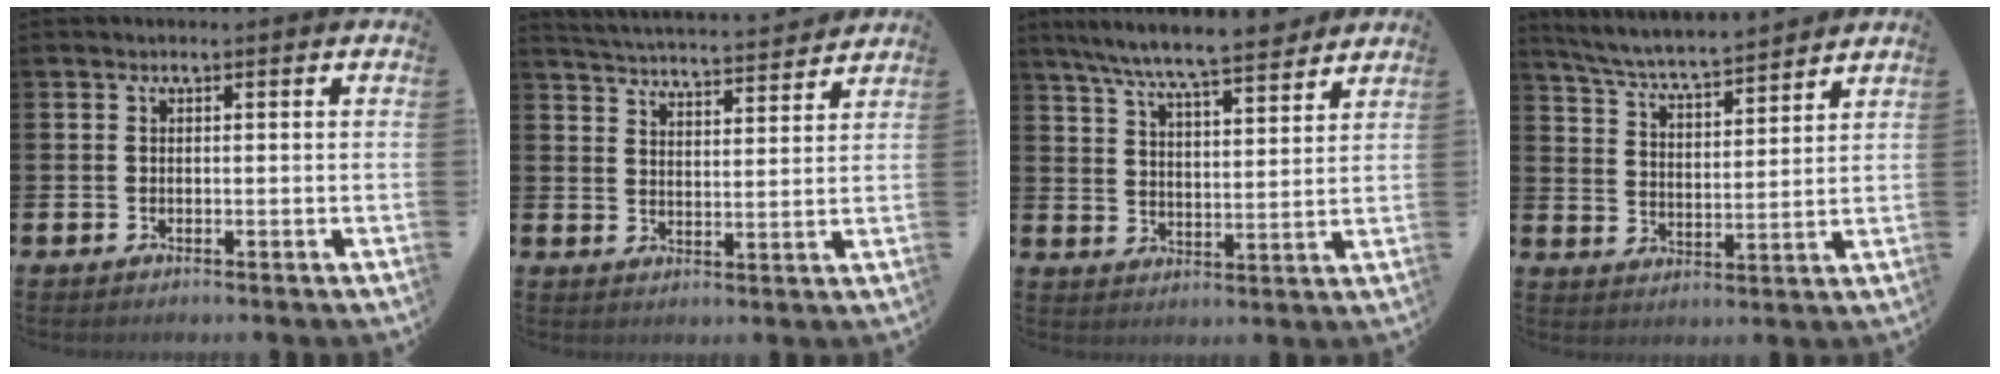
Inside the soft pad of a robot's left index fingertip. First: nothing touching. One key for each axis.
{"total": 4.7, "fx": 4.7, "fy": 0.1, "fz": 0.2, "tx": -0.027, "ty": -0.037, "tz": 0.080}
{"total": 8.2, "fx": 7.7, "fy": 0.6, "fz": 2.8, "tx": -0.077, "ty": -0.047, "tz": 0.135}
{"total": 6.0, "fx": 5.8, "fy": 0.0, "fz": 1.5, "tx": -0.055, "ty": -0.045, "tz": 0.099}